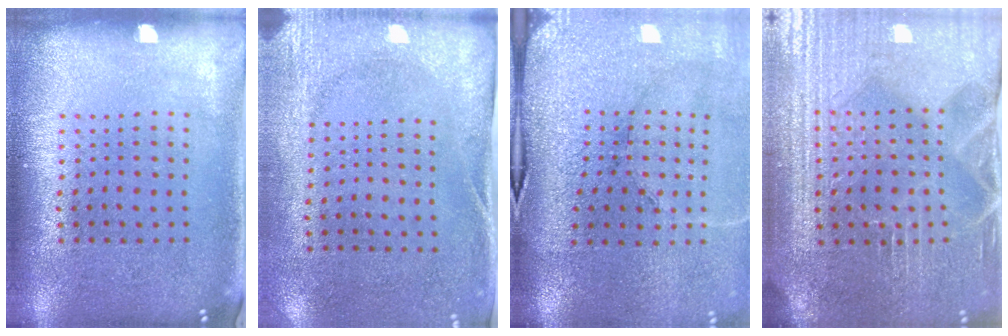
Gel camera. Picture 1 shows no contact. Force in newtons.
{"total": 2.7, "press": 2.1, "slide": 1.7}
{"total": 3.7, "press": 3.6, "slide": 0.7}
{"total": 4.2, "press": 4.0, "slide": 1.2}